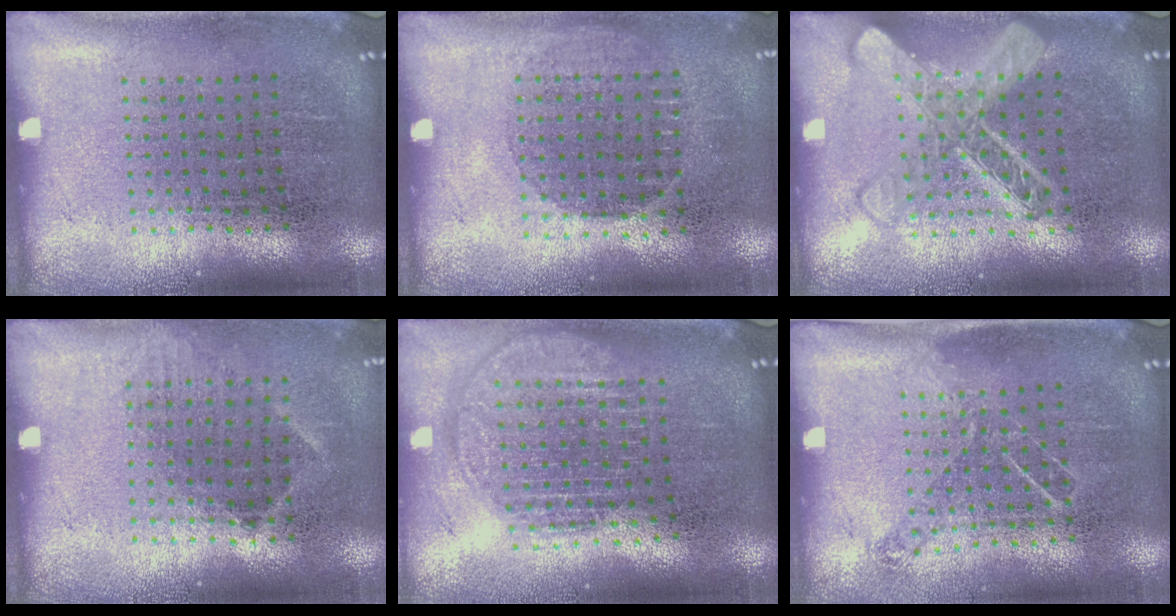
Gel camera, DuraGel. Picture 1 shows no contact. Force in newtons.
{"total": 0.9, "press": 0.8, "slide": 0.4}
{"total": 3.0, "press": 3.0, "slide": 0.4}
{"total": 0.9, "press": 0.6, "slide": 0.6}
{"total": 1.8, "press": 1.5, "slide": 0.9}
{"total": 0.8, "press": 0.8, "slide": 0.2}